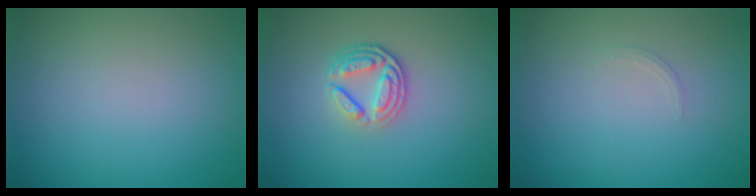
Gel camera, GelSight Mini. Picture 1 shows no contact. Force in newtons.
{"total": 3.8, "press": 2.8, "slide": 2.6}
{"total": 0.7, "press": 0.7, "slide": 0.1}